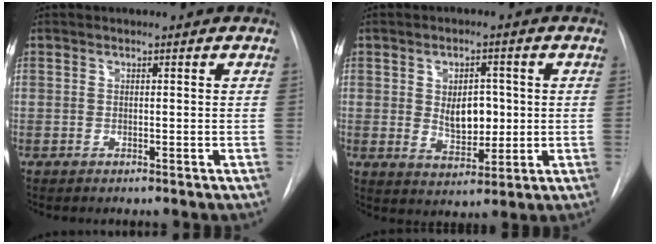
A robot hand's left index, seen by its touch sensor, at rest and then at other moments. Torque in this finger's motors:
{"motor_torque": [0.21, 0.03, 0.16, 0.08]}